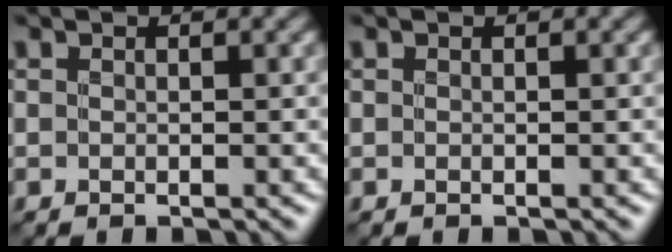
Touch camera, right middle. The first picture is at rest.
{"total": 0.0}